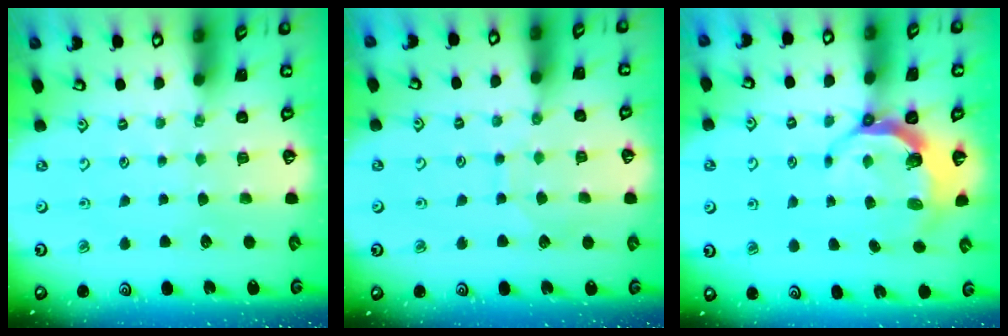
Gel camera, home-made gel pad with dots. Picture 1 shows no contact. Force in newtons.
{"total": 6.2, "press": 6.2, "slide": 0.2}
{"total": 5.5, "press": 4.1, "slide": 3.7}